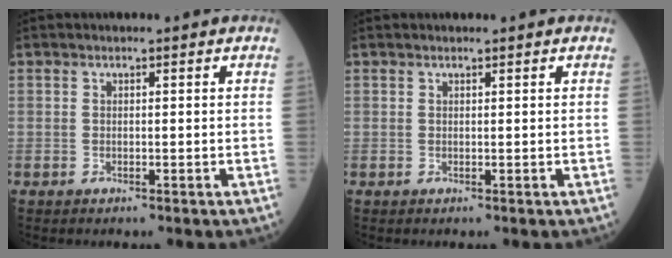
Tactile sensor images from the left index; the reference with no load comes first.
{"total": 0.9, "force": [0.8, 0.1, 0.3], "torque": [-0.002, 0.009, 0.015]}